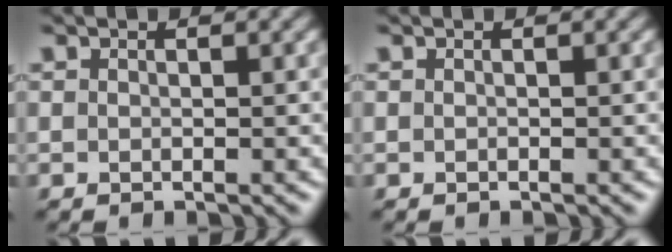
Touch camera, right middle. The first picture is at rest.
{"total": 0.0}